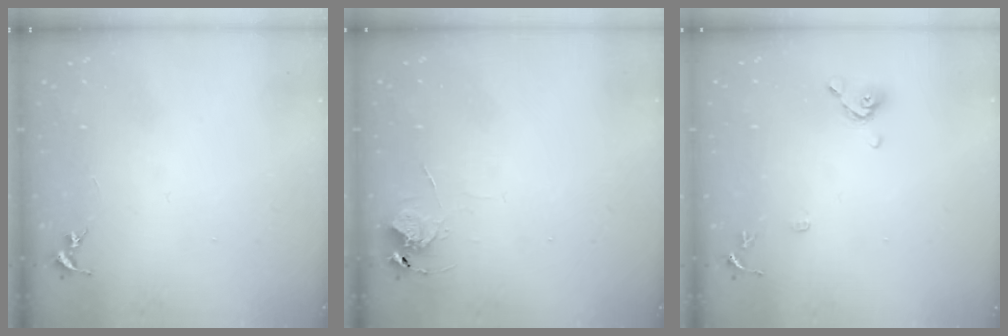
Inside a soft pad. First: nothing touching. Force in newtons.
{"total": 5.7, "press": 5.7, "slide": 0.3}
{"total": 8.3, "press": 8.0, "slide": 2.1}